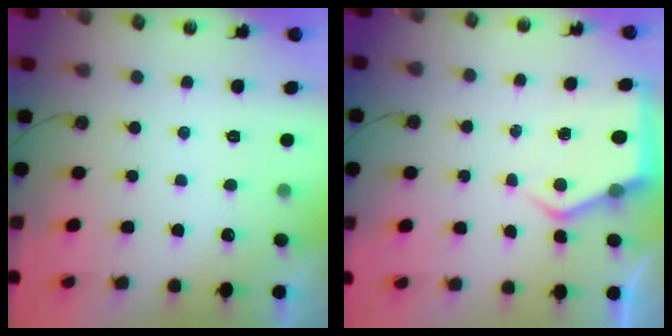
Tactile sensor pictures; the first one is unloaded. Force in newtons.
{"total": 6.4, "press": 6.4, "slide": 0.4}